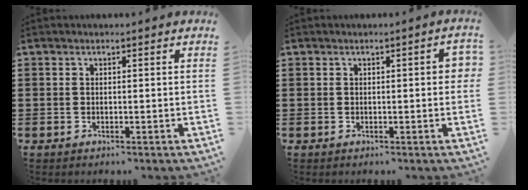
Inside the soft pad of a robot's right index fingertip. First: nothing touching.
{"total": 1.9, "force": [0.0, 0.5, 1.9], "torque": [-0.024, -0.001, -0.003]}